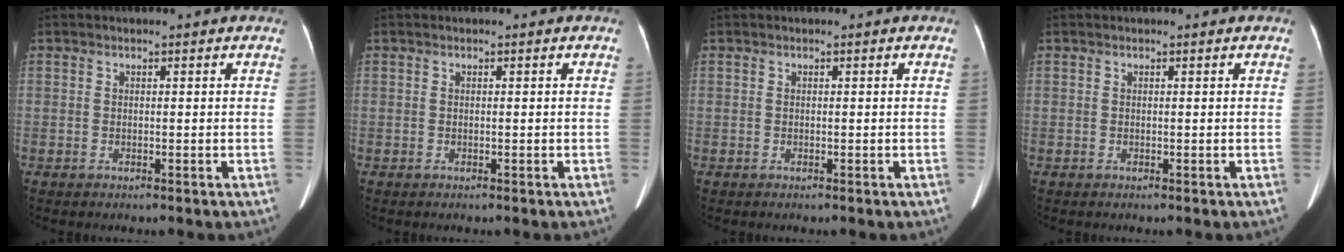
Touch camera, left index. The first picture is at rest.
{"total": 0.0}
{"total": 0.0}
{"total": 0.0}